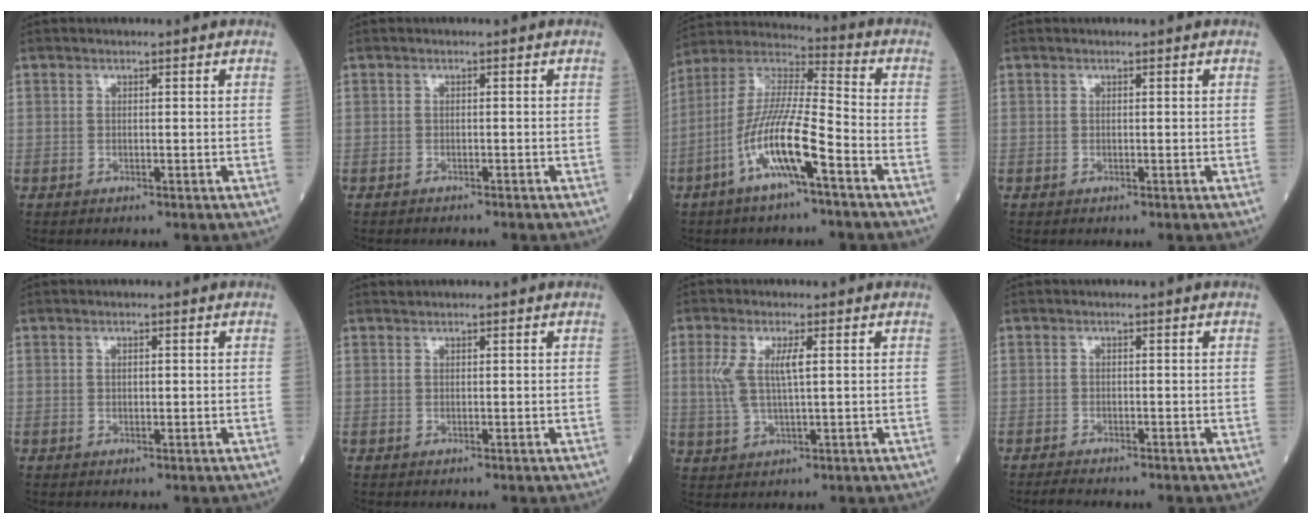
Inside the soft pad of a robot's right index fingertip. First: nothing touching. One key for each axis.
{"total": 2.0, "fx": -1.8, "fy": 0.3, "fz": 0.6, "tx": -0.013, "ty": -0.003, "tz": -0.023}
{"total": 13.2, "fx": -5.8, "fy": 1.2, "fz": 11.8, "tx": -0.242, "ty": 0.000, "tz": -0.115}
{"total": 0.0}
{"total": 0.8, "fx": 0.1, "fy": 0.4, "fz": 0.7, "tx": -0.013, "ty": -0.001, "tz": 0.003}
{"total": 0.0}
{"total": 5.4, "fx": 1.1, "fy": 1.1, "fz": 5.2, "tx": -0.124, "ty": 0.003, "tz": 0.026}
{"total": 2.7, "fx": -2.5, "fy": 0.4, "fz": 1.1, "tx": -0.024, "ty": -0.008, "tz": -0.037}